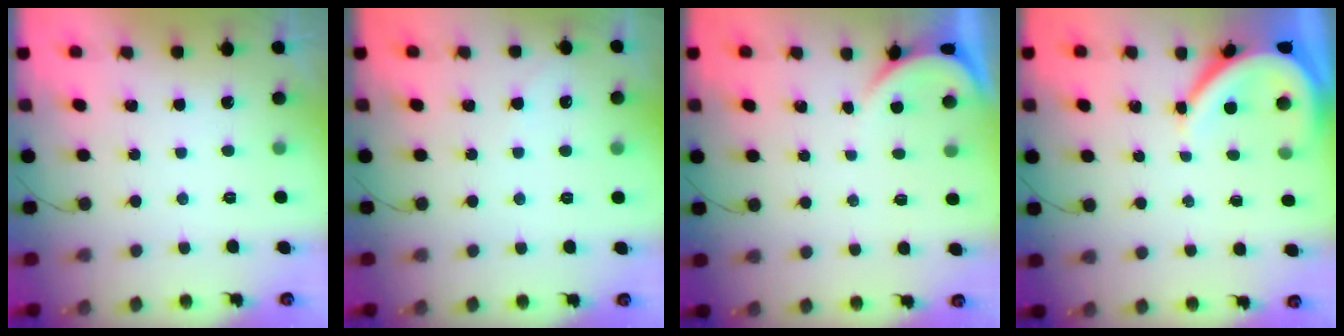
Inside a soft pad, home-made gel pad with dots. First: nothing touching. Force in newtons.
{"total": 2.9, "press": 2.9, "slide": 0.4}
{"total": 0.0}
{"total": 7.5, "press": 7.4, "slide": 0.9}